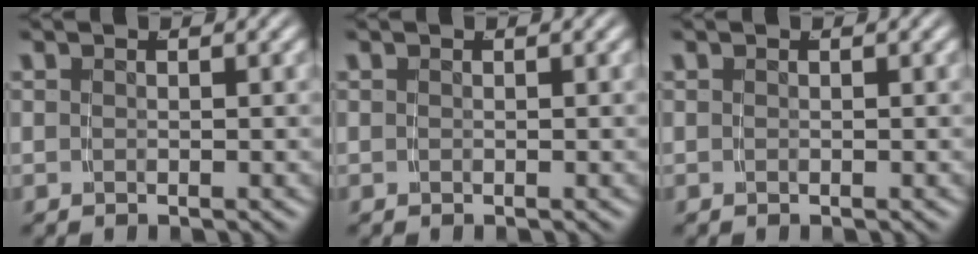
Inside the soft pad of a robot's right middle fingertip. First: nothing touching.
{"total": 0.0}
{"total": 0.0}